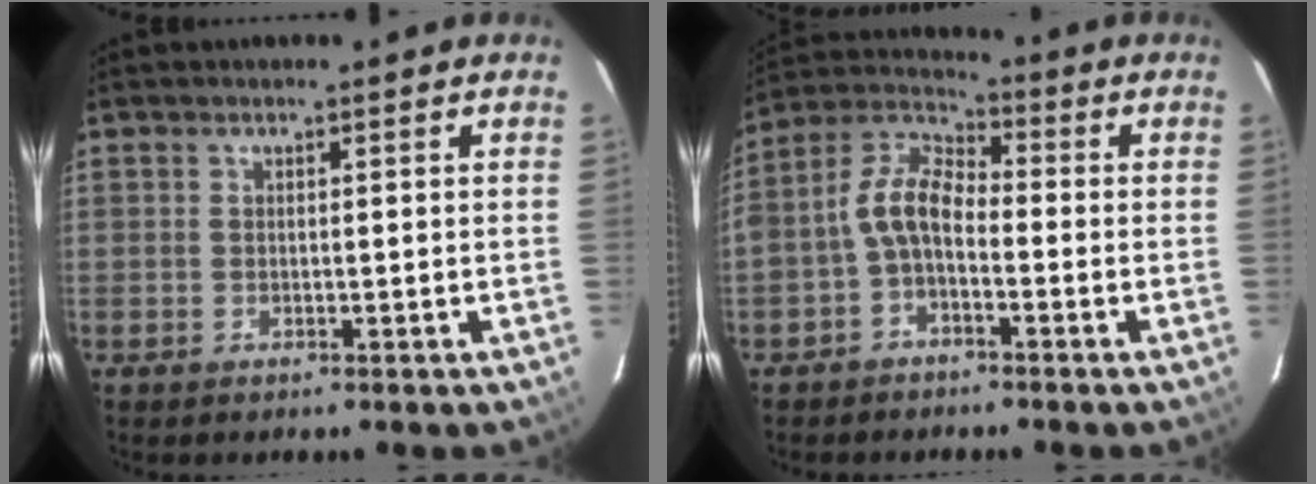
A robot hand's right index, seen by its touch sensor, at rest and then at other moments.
{"total": 7.4, "force": [-2.5, 4.1, 5.7], "torque": [-0.127, 0.022, -0.055]}